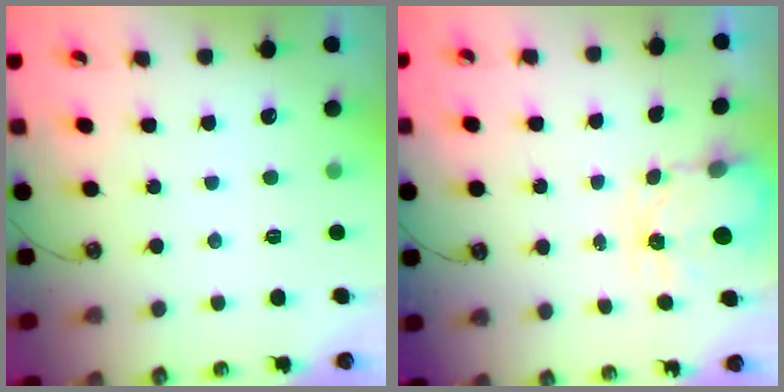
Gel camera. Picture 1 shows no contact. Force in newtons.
{"total": 3.5, "press": 3.5, "slide": 0.4}